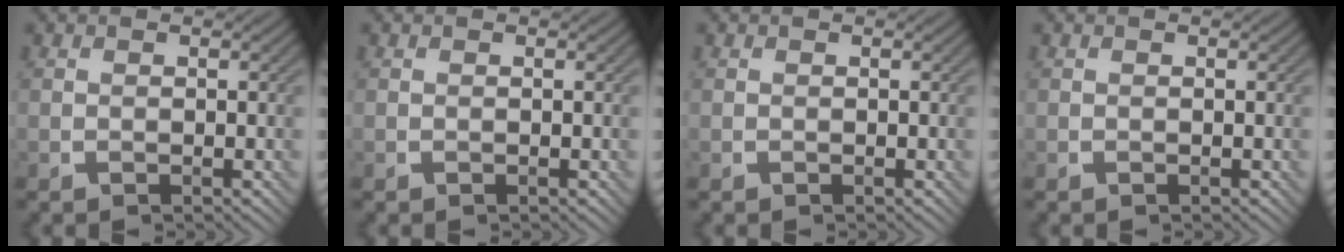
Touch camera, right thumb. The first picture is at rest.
{"total": 0.0}
{"total": 0.0}
{"total": 0.0}